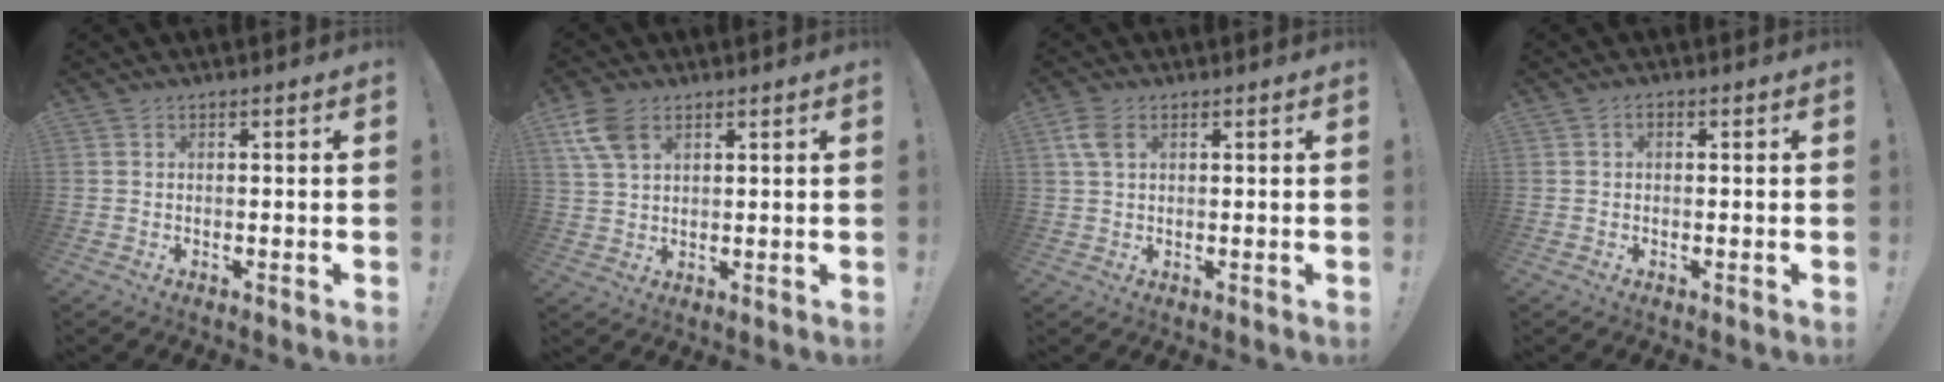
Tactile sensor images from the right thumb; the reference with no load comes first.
{"total": 8.0, "force": [4.0, 4.6, 5.1], "torque": [-0.102, -0.005, 0.079]}
{"total": 4.7, "force": [1.8, 2.8, 3.3], "torque": [-0.067, 0.006, 0.036]}
{"total": 1.0, "force": [-0.2, 0.6, 0.7], "torque": [-0.022, 0.008, -0.003]}